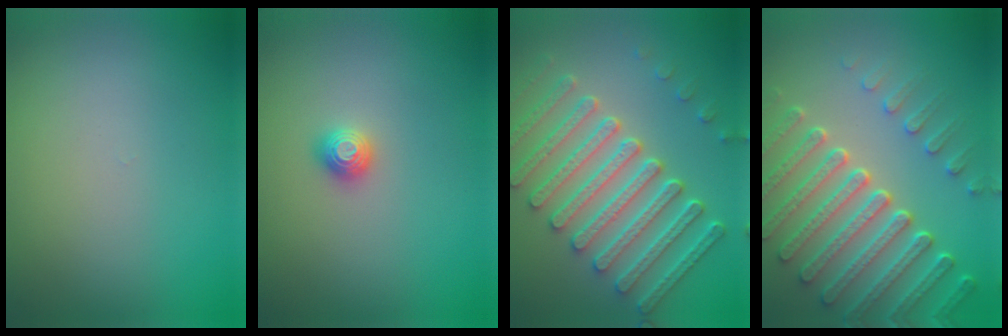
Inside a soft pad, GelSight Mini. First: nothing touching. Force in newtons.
{"total": 1.2, "press": 1.2, "slide": 0.2}
{"total": 7.9, "press": 6.2, "slide": 5.0}
{"total": 7.4, "press": 5.6, "slide": 4.8}